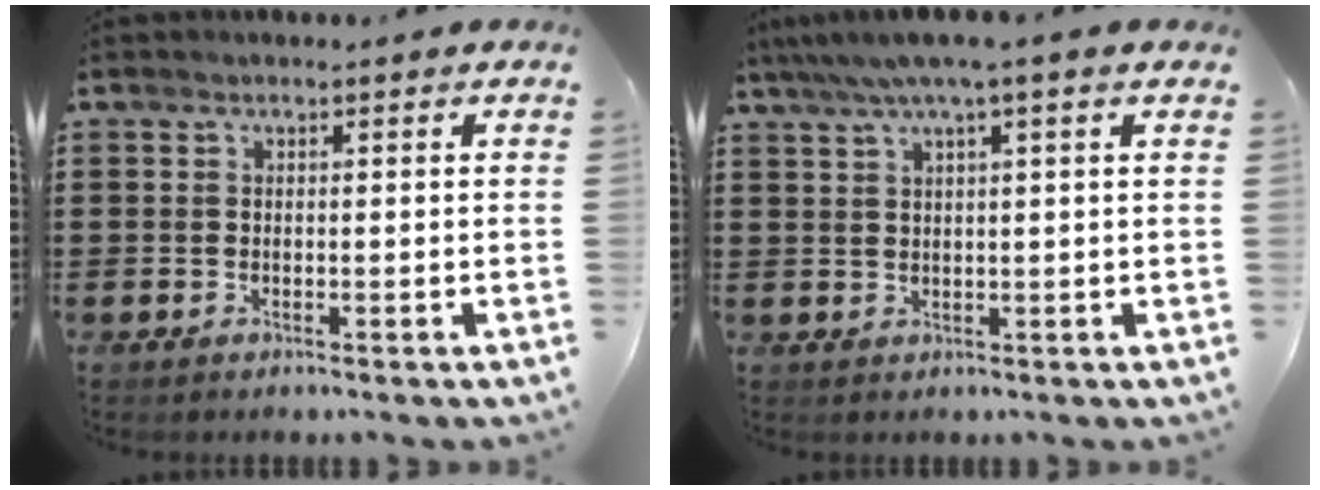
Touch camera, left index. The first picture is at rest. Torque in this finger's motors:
{"motor_torque": [2.14, 0.00, 1.05, 0.21]}